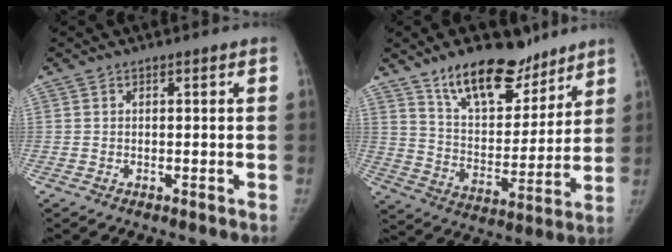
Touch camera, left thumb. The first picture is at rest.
{"total": 17.4, "force": [12.5, 8.3, 8.9], "torque": [-0.087, -0.075, 0.212]}